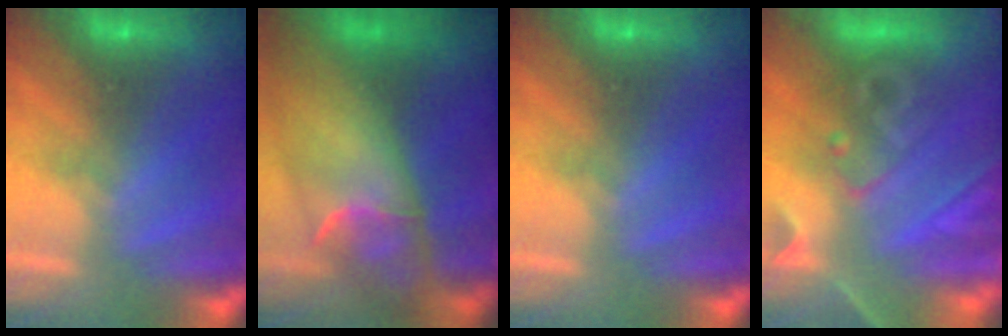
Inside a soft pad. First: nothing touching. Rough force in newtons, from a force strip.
{"total": 8.1}
{"total": 0.0}
{"total": 8.5}